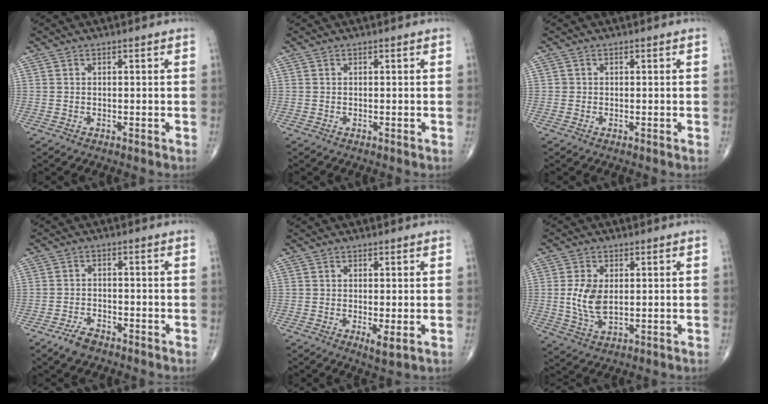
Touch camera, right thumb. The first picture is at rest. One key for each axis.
{"total": 0.0}
{"total": 0.5, "fx": 0.0, "fy": 0.5, "fz": 0.0, "tx": 0.003, "ty": 0.003, "tz": 0.000}
{"total": 3.7, "fx": -2.8, "fy": 1.7, "fz": 1.8, "tx": -0.036, "ty": 0.011, "tz": -0.050}
{"total": 2.6, "fx": -0.4, "fy": 0.6, "fz": 2.5, "tx": -0.045, "ty": -0.011, "tz": -0.007}
{"total": 7.1, "fx": 0.6, "fy": 4.1, "fz": 5.8, "tx": -0.118, "ty": -0.007, "tz": 0.017}